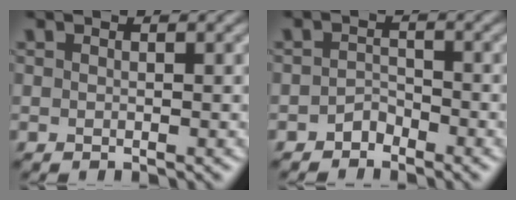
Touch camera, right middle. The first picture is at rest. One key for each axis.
{"total": 1.4, "fx": -1.2, "fy": 0.8, "fz": 0.3, "tx": -0.005, "ty": 0.009, "tz": -0.023}